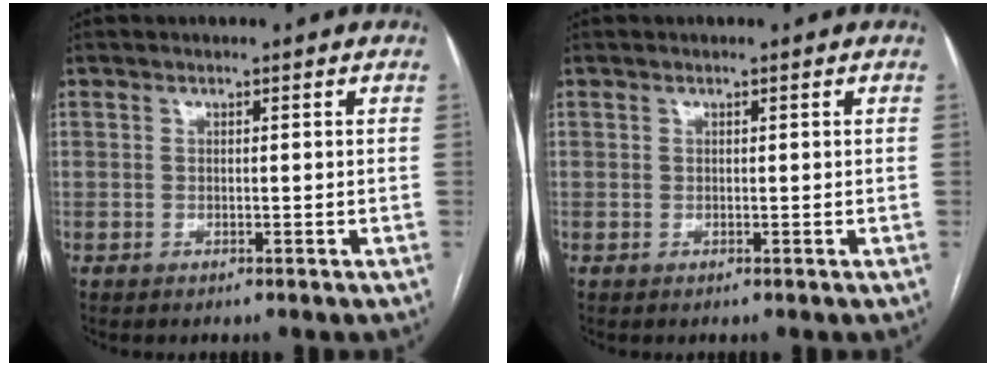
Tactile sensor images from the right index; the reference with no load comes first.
{"total": 0.0}